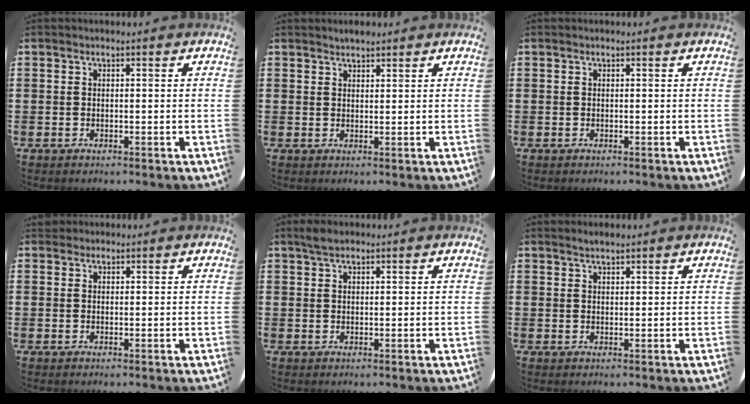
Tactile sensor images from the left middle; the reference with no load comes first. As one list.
[{"total": 1.5, "force": [1.5, 0.2, 0.0], "torque": [0.000, 0.004, 0.029]}, {"total": 0.0}, {"total": 0.9, "force": [0.8, 0.3, -0.1], "torque": [0.009, -0.001, 0.014]}, {"total": 2.1, "force": [1.8, 0.8, 0.8], "torque": [-0.010, 0.003, 0.031]}, {"total": 1.5, "force": [1.5, 0.2, 0.4], "torque": [-0.008, 0.004, 0.027]}]